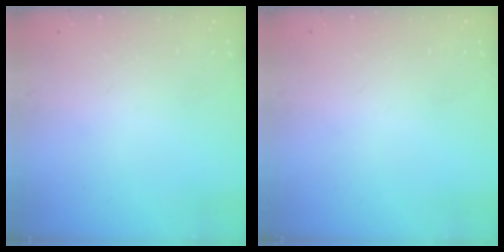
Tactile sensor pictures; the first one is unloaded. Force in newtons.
{"total": 0.0}